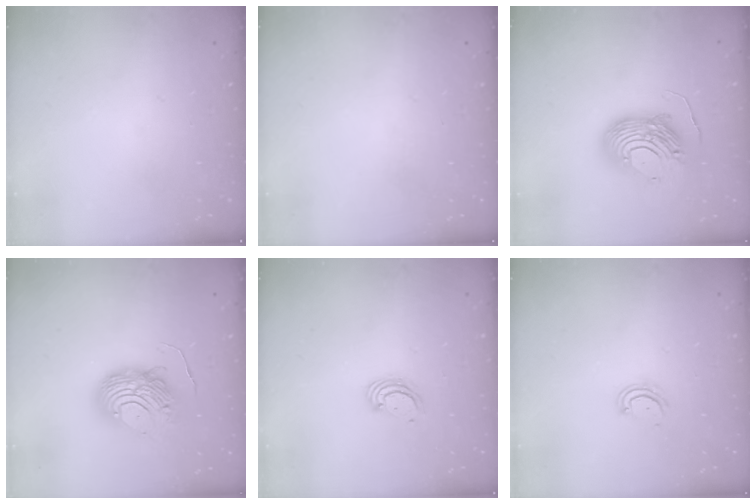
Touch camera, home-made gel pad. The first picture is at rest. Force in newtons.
{"total": 0.0}
{"total": 19.1, "press": 19.0, "slide": 1.8}
{"total": 10.2, "press": 10.2, "slide": 1.1}
{"total": 3.1, "press": 3.1, "slide": 0.3}
{"total": 4.1, "press": 4.1, "slide": 0.3}